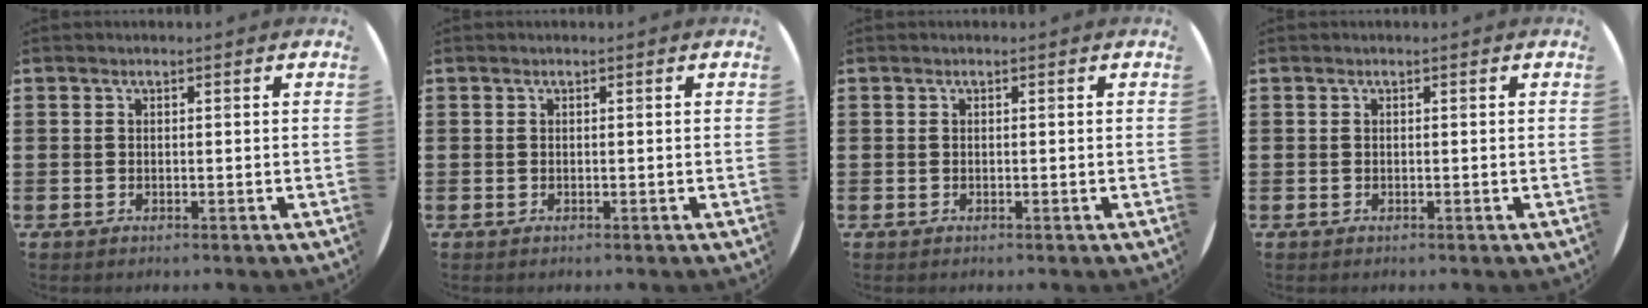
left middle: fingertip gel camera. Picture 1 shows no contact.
{"total": 0.0}
{"total": 0.0}
{"total": 0.0}